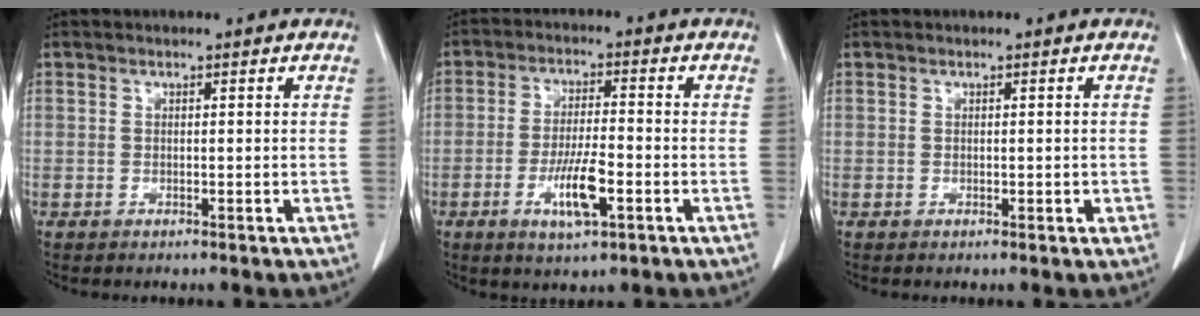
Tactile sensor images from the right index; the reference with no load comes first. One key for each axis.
{"total": 7.5, "fx": -2.8, "fy": 1.6, "fz": 6.7, "tx": -0.129, "ty": -0.005, "tz": -0.044}
{"total": 1.0, "fx": 0.0, "fy": 0.7, "fz": 0.7, "tx": -0.005, "ty": 0.002, "tz": 0.004}